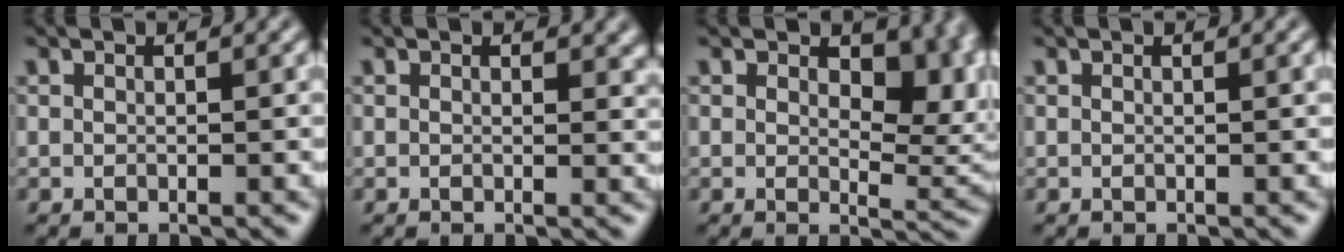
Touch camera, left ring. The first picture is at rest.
{"total": 1.6, "force": [0.5, 1.0, 1.2], "torque": [-0.009, -0.003, 0.004]}
{"total": 7.3, "force": [1.9, 4.1, 5.7], "torque": [-0.076, -0.010, 0.029]}
{"total": 0.7, "force": [0.1, 0.1, 0.6], "torque": [-0.007, 0.000, 0.001]}